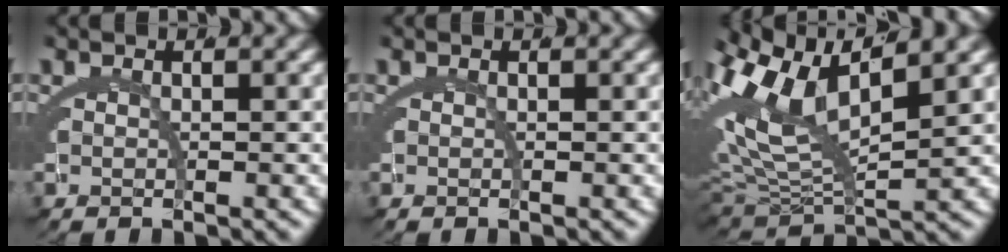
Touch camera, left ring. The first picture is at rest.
{"total": 0.0}
{"total": 9.4, "force": [2.5, 5.2, 7.5], "torque": [-0.159, -0.006, 0.046]}